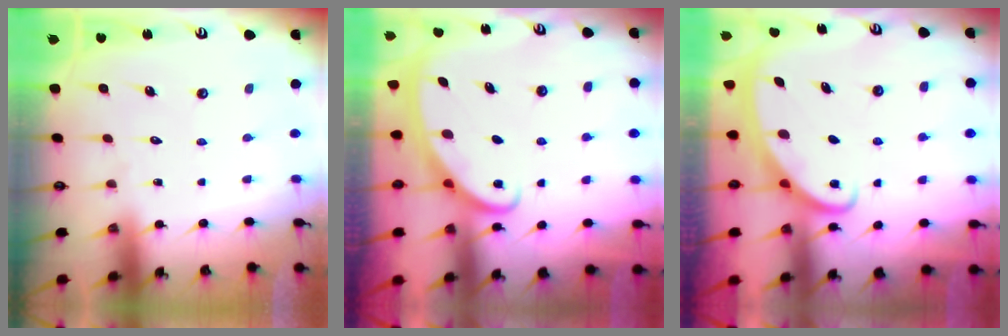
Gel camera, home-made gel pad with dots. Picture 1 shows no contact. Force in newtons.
{"total": 2.5, "press": 2.5, "slide": 0.4}
{"total": 2.5, "press": 2.5, "slide": 0.3}